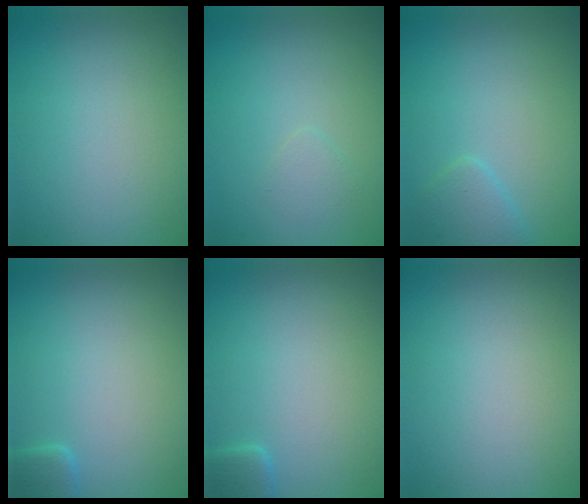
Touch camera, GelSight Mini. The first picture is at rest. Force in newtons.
{"total": 0.9, "press": 0.9, "slide": 0.0}
{"total": 1.7, "press": 1.7, "slide": 0.1}
{"total": 1.6, "press": 1.6, "slide": 0.1}
{"total": 1.6, "press": 1.6, "slide": 0.1}
{"total": 0.0}